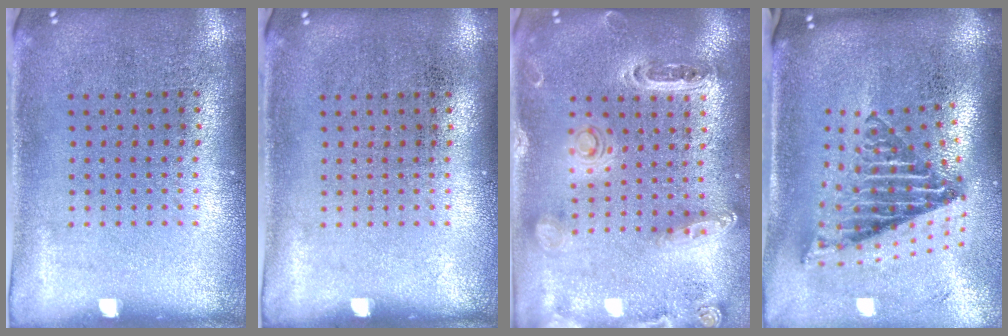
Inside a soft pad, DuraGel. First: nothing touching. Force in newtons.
{"total": 0.0}
{"total": 1.3, "press": 1.3, "slide": 0.2}
{"total": 2.8, "press": 1.7, "slide": 2.2}